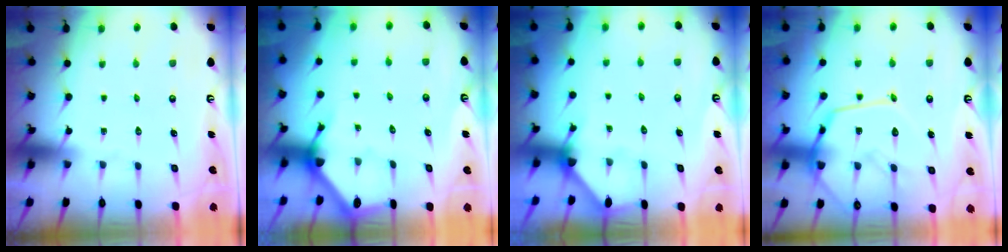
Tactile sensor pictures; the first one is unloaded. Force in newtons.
{"total": 3.3, "press": 3.3, "slide": 0.2}
{"total": 2.7, "press": 2.7, "slide": 0.2}
{"total": 15.1, "press": 15.1, "slide": 1.2}